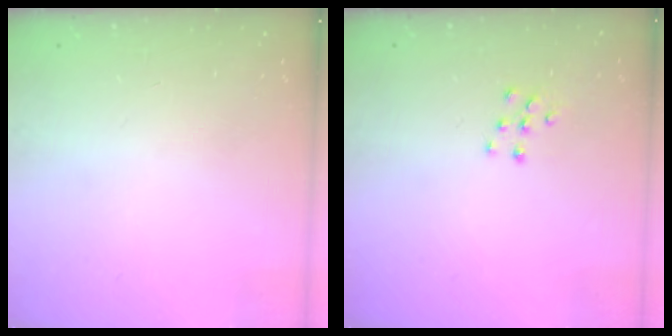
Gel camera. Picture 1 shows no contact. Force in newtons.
{"total": 6.8, "press": 6.8, "slide": 0.4}